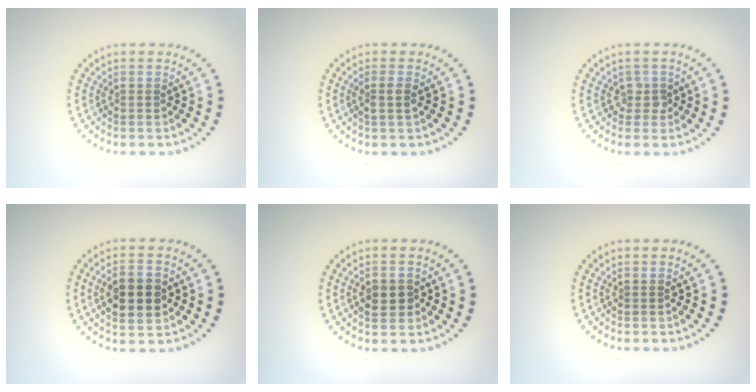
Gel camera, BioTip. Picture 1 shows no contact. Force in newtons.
{"total": 1.3, "press": 1.1, "slide": 0.6}
{"total": 1.2, "press": 1.1, "slide": 0.6}
{"total": 4.5, "press": 4.5, "slide": 0.1}
{"total": 2.5, "press": 2.4, "slide": 0.4}
{"total": 0.0}